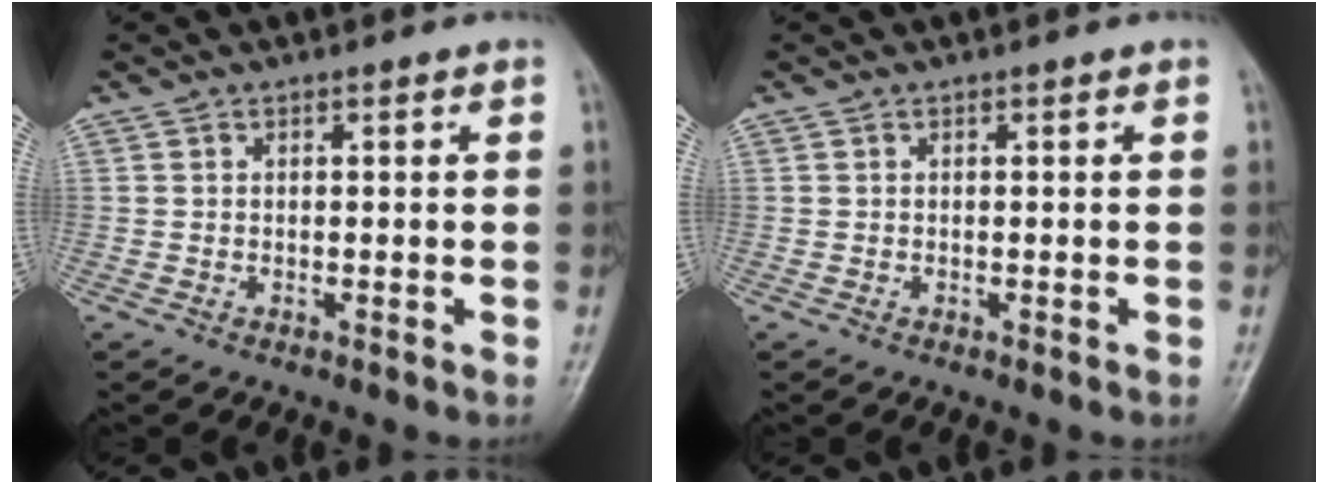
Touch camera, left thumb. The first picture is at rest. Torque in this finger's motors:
{"motor_torque": [0.02, -0.01, -0.04, -0.04, 0.00]}